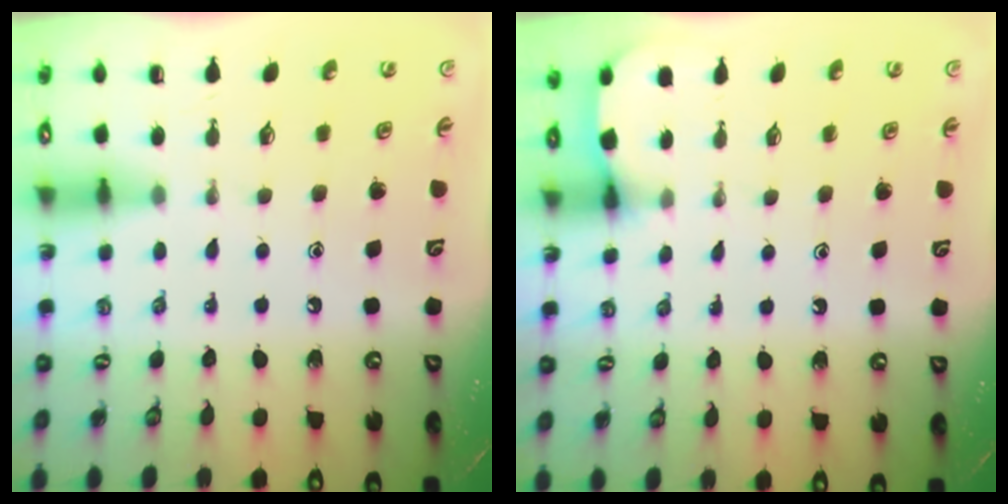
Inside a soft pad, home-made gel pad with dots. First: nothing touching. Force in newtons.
{"total": 3.0, "press": 2.9, "slide": 0.3}